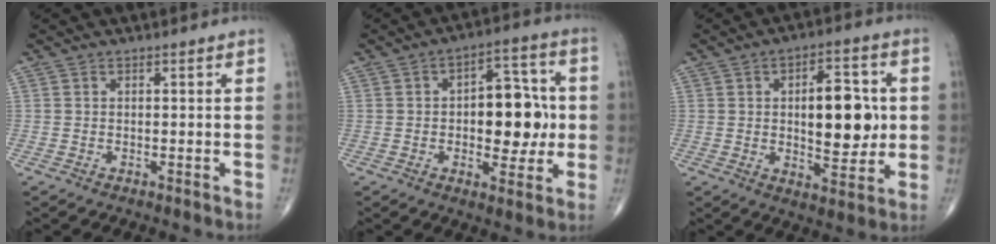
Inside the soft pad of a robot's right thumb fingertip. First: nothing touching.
{"total": 13.1, "force": [-0.1, 7.3, 10.8], "torque": [-0.102, 0.020, -0.001]}
{"total": 13.7, "force": [1.2, 6.6, 11.9], "torque": [-0.137, -0.004, 0.021]}